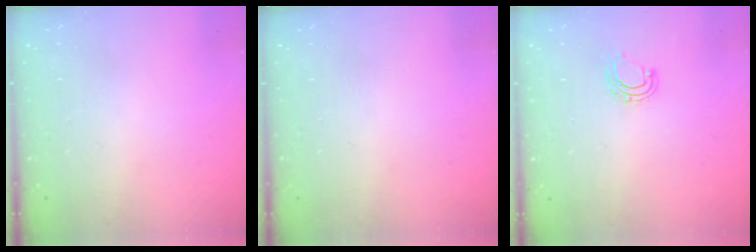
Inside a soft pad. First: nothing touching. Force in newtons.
{"total": 0.0}
{"total": 5.4, "press": 5.3, "slide": 0.7}